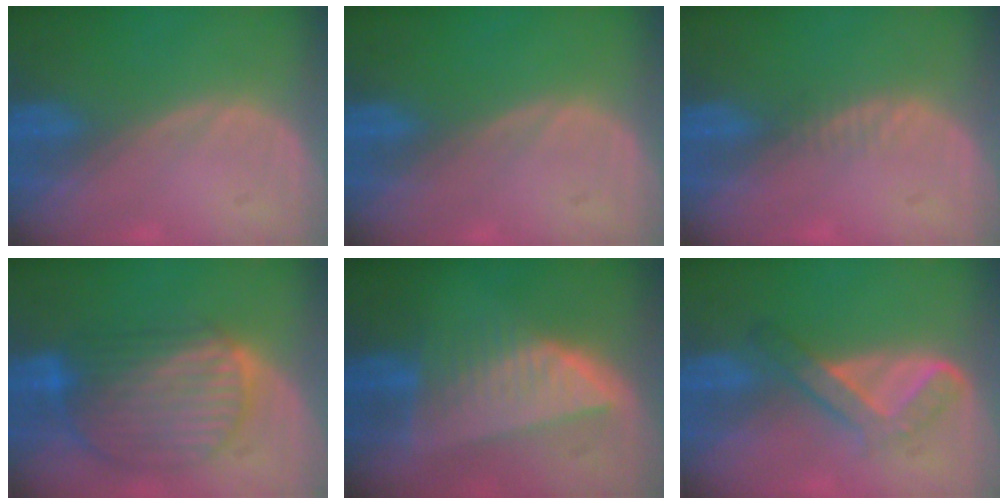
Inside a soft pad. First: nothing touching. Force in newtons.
{"total": 0.0}
{"total": 1.2, "press": 0.9, "slide": 0.8}
{"total": 10.3, "press": 8.8, "slide": 5.4}
{"total": 8.3, "press": 7.3, "slide": 3.9}
{"total": 4.8, "press": 4.7, "slide": 0.7}